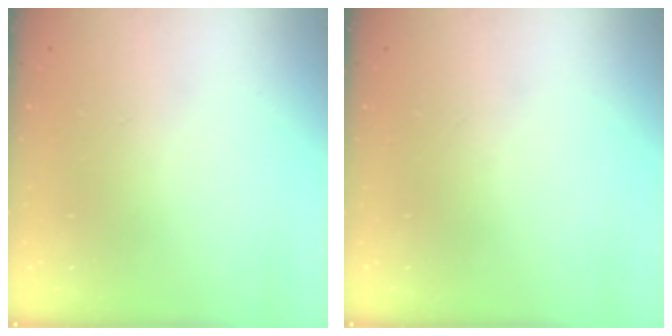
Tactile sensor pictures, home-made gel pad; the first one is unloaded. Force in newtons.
{"total": 0.0}